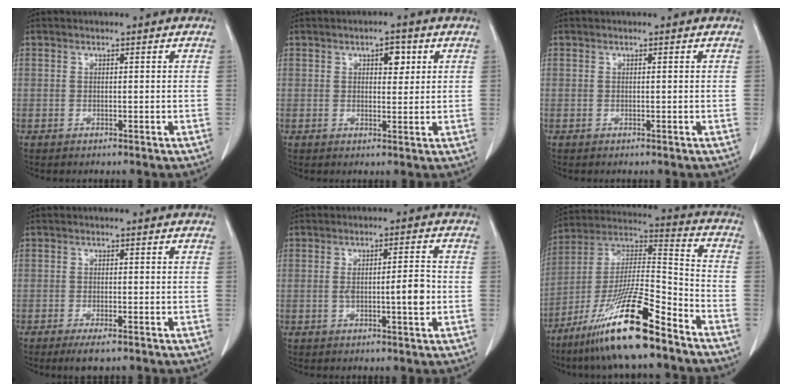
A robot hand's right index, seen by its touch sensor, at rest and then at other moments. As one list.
[{"total": 3.2, "force": [1.3, 1.6, 2.4], "torque": [-0.032, 0.003, 0.018]}, {"total": 0.0}, {"total": 3.0, "force": [-2.0, 0.5, 2.2], "torque": [-0.039, -0.006, -0.032]}, {"total": 5.1, "force": [-0.6, 0.8, 5.0], "torque": [-0.088, 0.008, -0.005]}, {"total": 18.7, "force": [-12.6, 1.5, 13.8], "torque": [-0.274, -0.020, -0.228]}]